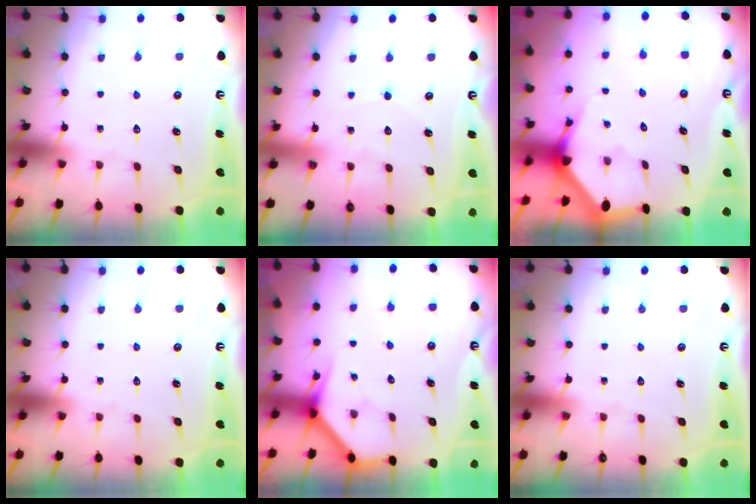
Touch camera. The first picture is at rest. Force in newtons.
{"total": 3.0, "press": 3.0, "slide": 0.3}
{"total": 3.1, "press": 3.1, "slide": 0.2}
{"total": 0.0}
{"total": 4.0, "press": 4.0, "slide": 0.4}
{"total": 0.0}